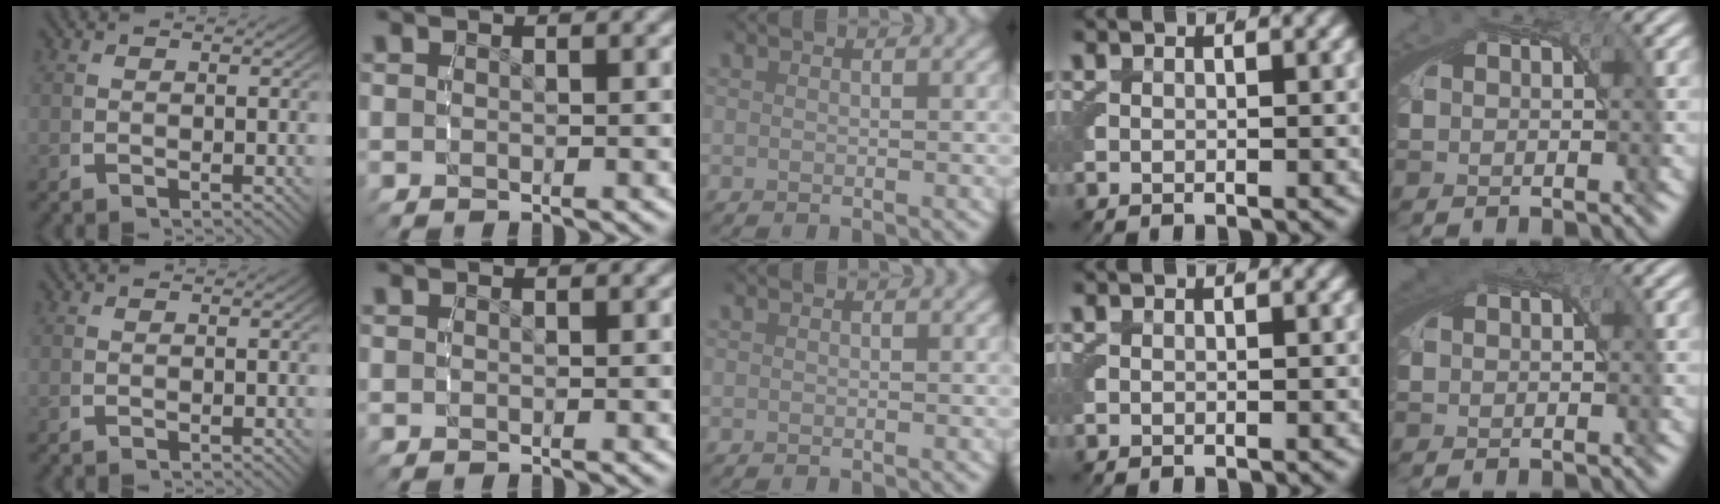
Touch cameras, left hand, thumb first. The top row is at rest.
{"little": {"total": 1.2, "force": [0.4, 0.9, 0.7], "torque": [-0.015, -0.003, 0.007]}}